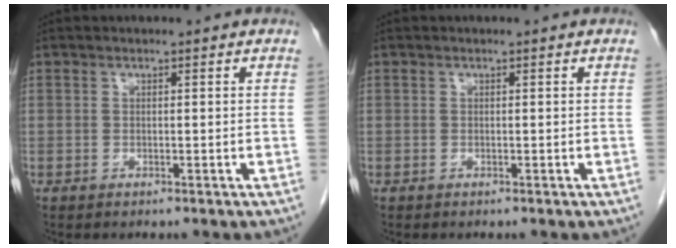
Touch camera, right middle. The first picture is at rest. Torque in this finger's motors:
{"motor_torque": [0.59, -0.77, 0.01, 0.01]}